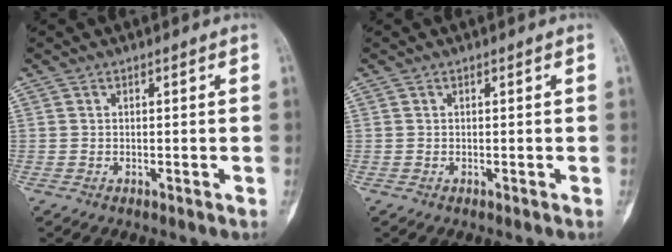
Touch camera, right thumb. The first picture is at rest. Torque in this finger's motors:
{"motor_torque": [0.00, 0.00, 0.00, 0.00, 0.00]}